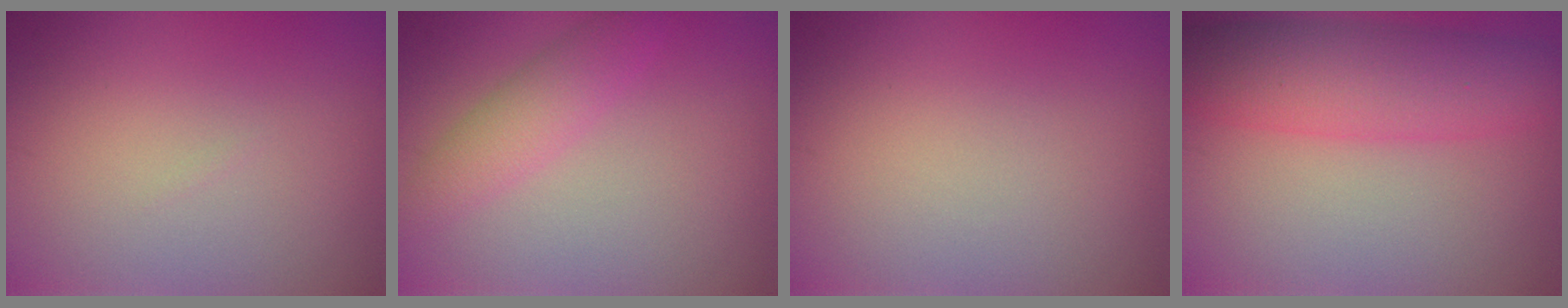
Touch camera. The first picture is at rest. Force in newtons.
{"total": 2.8, "press": 2.8, "slide": 0.1}
{"total": 0.0}
{"total": 7.0, "press": 7.0, "slide": 0.1}